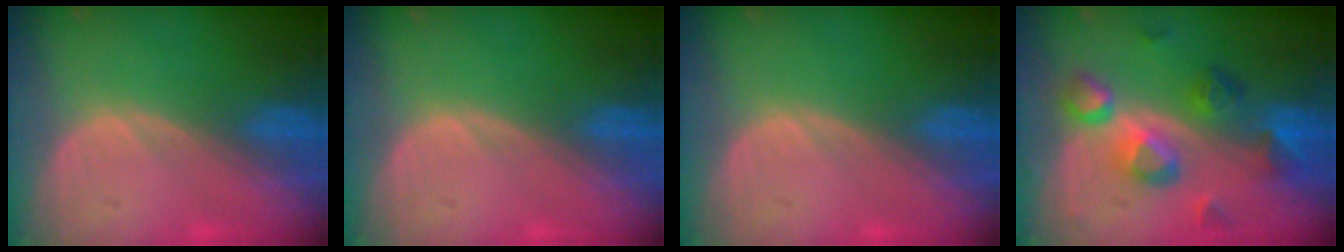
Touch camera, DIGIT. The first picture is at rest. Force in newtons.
{"total": 0.0}
{"total": 0.0}
{"total": 9.4, "press": 8.4, "slide": 4.3}